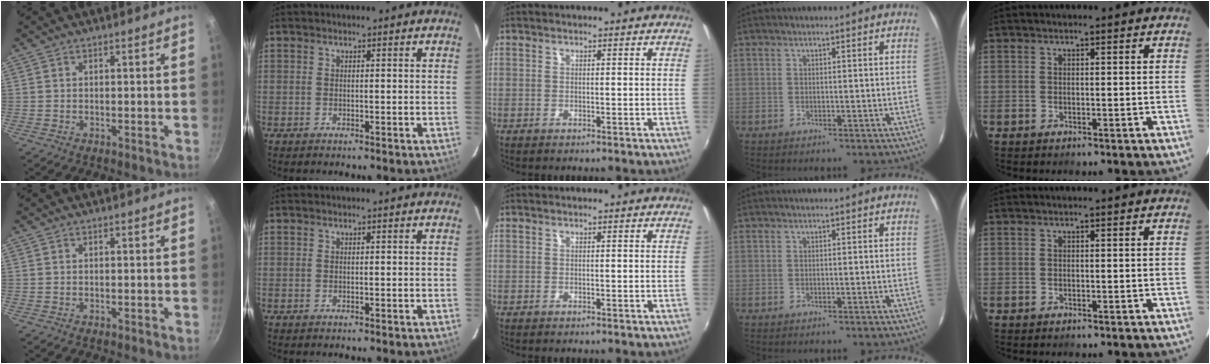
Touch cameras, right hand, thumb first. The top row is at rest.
{}